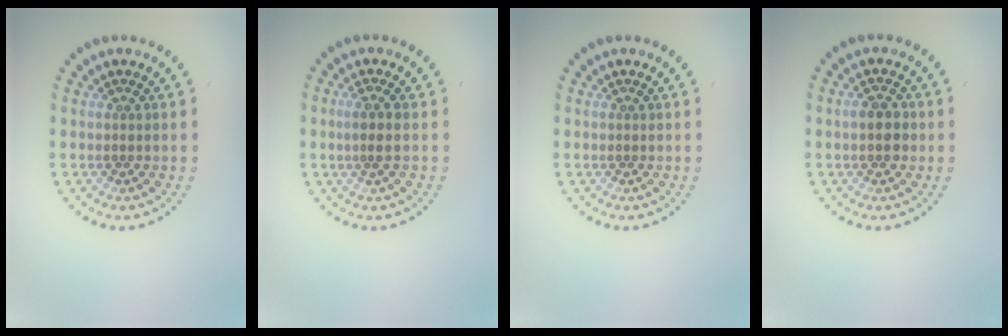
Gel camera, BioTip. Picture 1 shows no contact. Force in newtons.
{"total": 1.5, "press": 1.3, "slide": 0.7}
{"total": 0.0}
{"total": 2.1, "press": 2.1, "slide": 0.2}